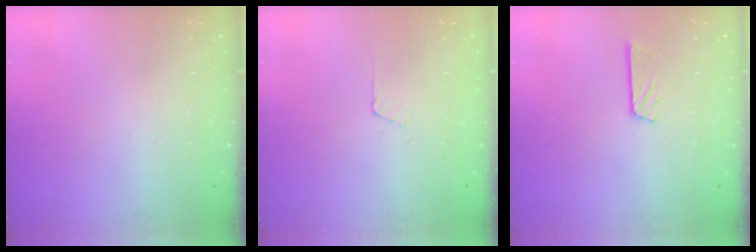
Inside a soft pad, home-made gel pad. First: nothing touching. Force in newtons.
{"total": 1.7, "press": 1.7, "slide": 0.3}
{"total": 4.5, "press": 4.5, "slide": 0.2}